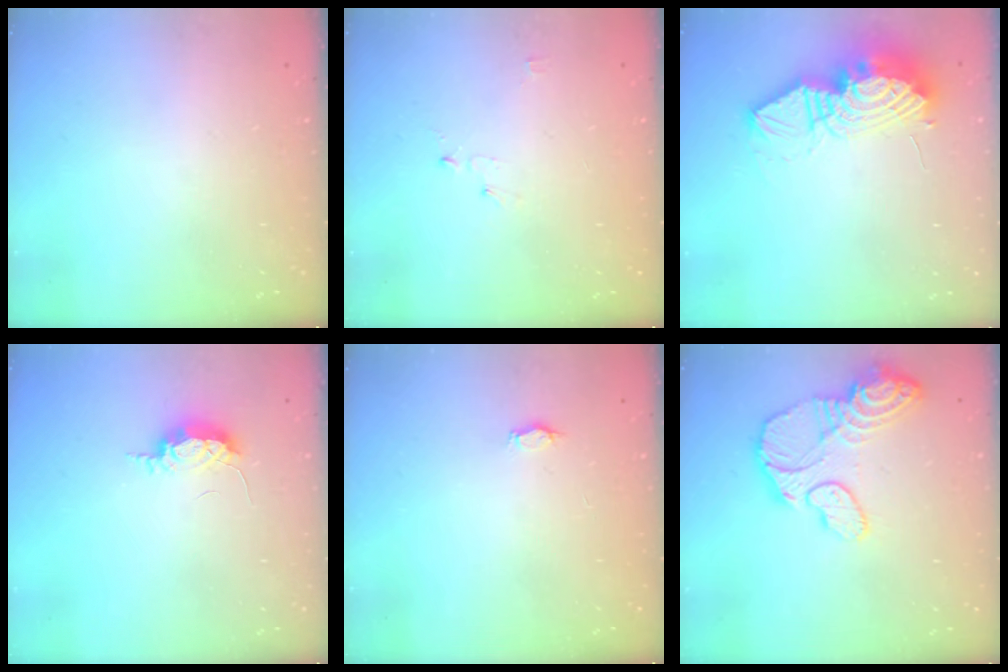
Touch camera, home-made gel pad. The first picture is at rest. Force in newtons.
{"total": 2.5, "press": 2.5, "slide": 0.3}
{"total": 16.9, "press": 16.9, "slide": 1.7}
{"total": 5.9, "press": 5.5, "slide": 2.2}
{"total": 2.2, "press": 2.2, "slide": 0.3}
{"total": 15.7, "press": 15.6, "slide": 1.7}